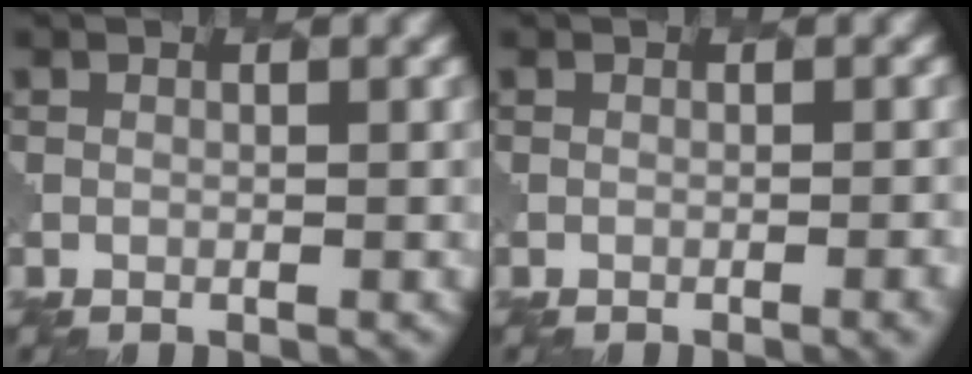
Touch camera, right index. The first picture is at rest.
{"total": 2.6, "force": [-1.3, 0.9, 2.0], "torque": [-0.007, 0.008, -0.011]}